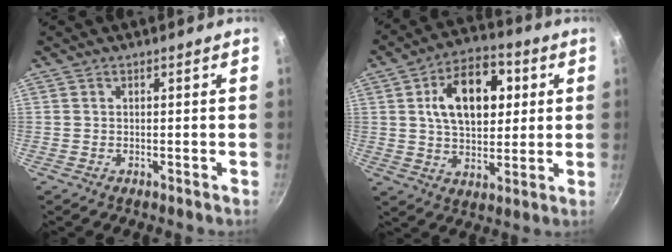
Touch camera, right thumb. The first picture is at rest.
{"total": 15.5, "force": [3.9, 9.3, 11.8], "torque": [-0.160, 0.003, 0.061]}